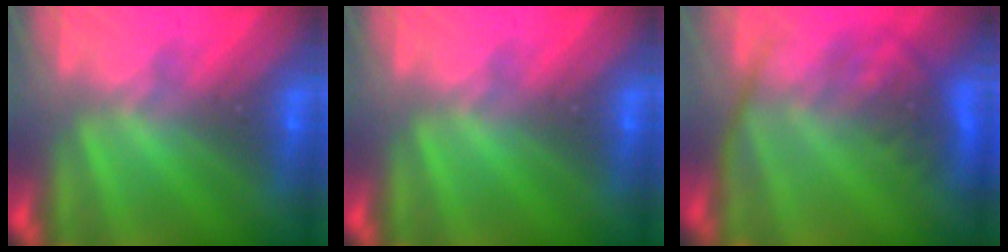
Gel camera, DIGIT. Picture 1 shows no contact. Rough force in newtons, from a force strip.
{"total": 0.0}
{"total": 6.8}